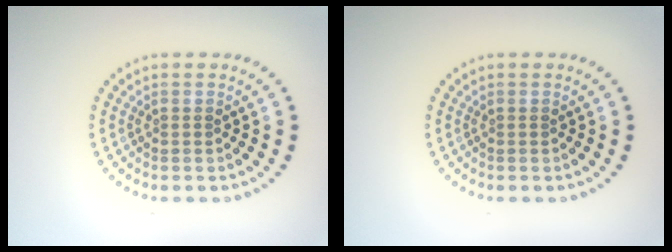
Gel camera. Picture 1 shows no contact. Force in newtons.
{"total": 0.0}